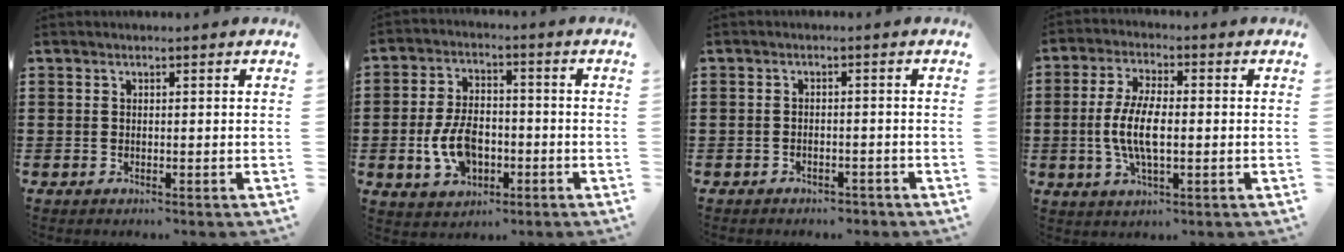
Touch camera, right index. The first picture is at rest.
{"total": 8.2, "force": [-2.0, 4.9, 6.2], "torque": [-0.143, 0.002, -0.039]}
{"total": 1.8, "force": [-1.8, 0.3, 0.2], "torque": [-0.009, -0.002, -0.037]}
{"total": 7.7, "force": [-0.9, 2.7, 7.1], "torque": [-0.159, -0.007, -0.024]}